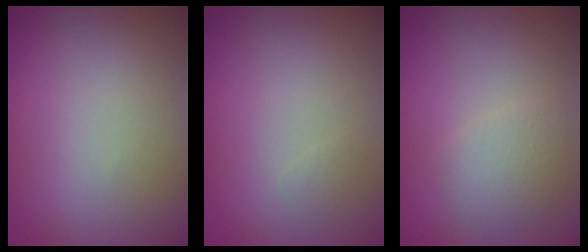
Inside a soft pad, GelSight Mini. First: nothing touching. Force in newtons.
{"total": 0.5, "press": 0.5, "slide": 0.0}
{"total": 2.2, "press": 2.2, "slide": 0.0}